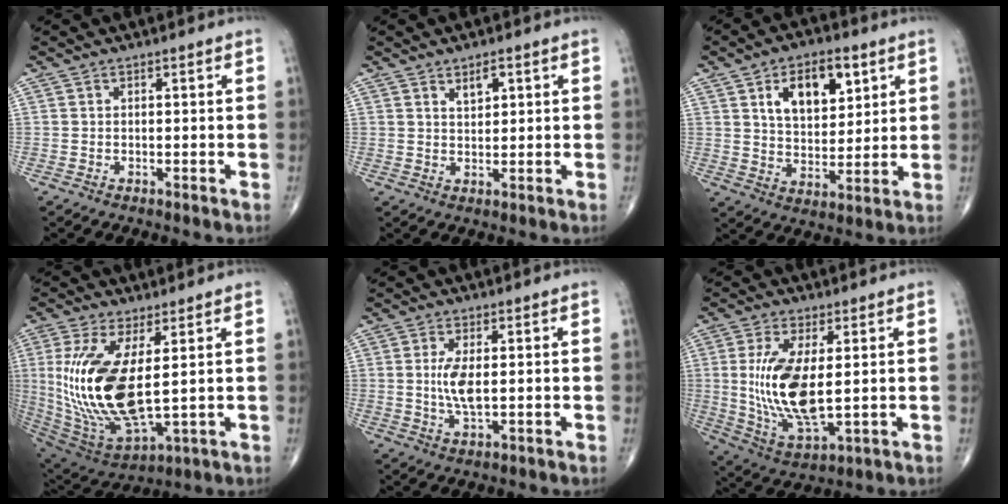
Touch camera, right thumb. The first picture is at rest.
{"total": 2.9, "force": [1.5, 1.4, 2.0], "torque": [-0.027, -0.011, 0.027]}
{"total": 12.7, "force": [5.3, 7.2, 9.0], "torque": [-0.108, -0.021, 0.092]}
{"total": 19.9, "force": [2.2, 7.8, 18.2], "torque": [-0.393, -0.030, 0.061]}
{"total": 5.3, "force": [0.4, 1.8, 5.0], "torque": [-0.106, -0.011, 0.010]}
{"total": 14.3, "force": [1.2, 5.8, 13.1], "torque": [-0.267, -0.021, 0.036]}